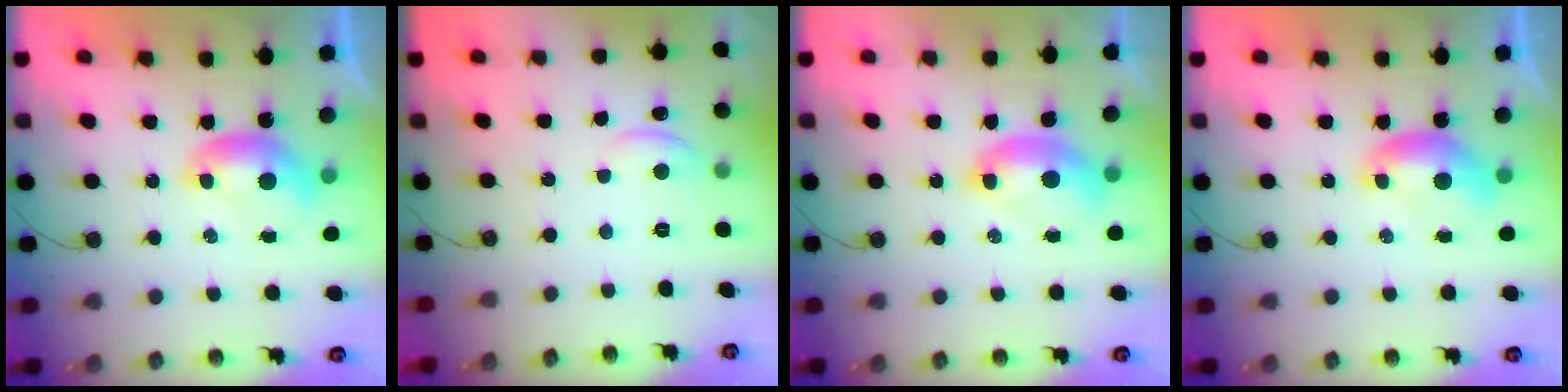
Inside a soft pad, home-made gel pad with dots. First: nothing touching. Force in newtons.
{"total": 0.6, "press": 0.5, "slide": 0.3}
{"total": 2.5, "press": 2.5, "slide": 0.6}
{"total": 0.0}